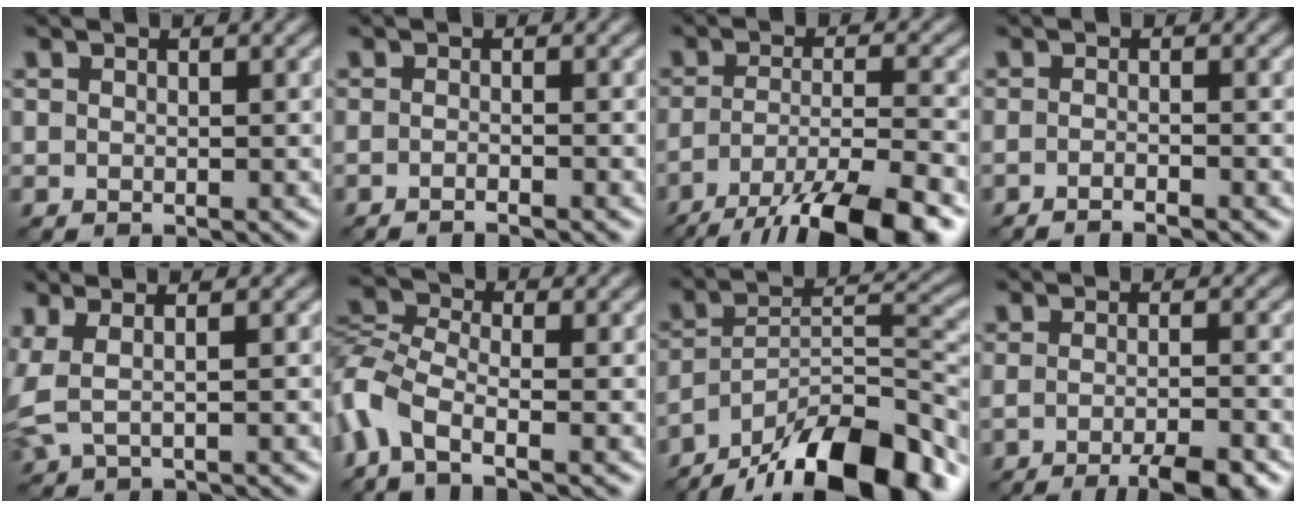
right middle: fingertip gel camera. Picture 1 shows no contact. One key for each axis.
{"total": 1.4, "fx": -1.3, "fy": -0.7, "fz": 0.1, "tx": 0.000, "ty": 0.000, "tz": -0.023}
{"total": 10.5, "fx": -7.7, "fy": 1.9, "fz": 6.9, "tx": -0.122, "ty": -0.009, "tz": -0.129}
{"total": 1.8, "fx": -1.7, "fy": -0.6, "fz": 0.4, "tx": 0.001, "ty": 0.003, "tz": -0.030}
{"total": 2.6, "fx": 0.0, "fy": 0.9, "fz": 2.5, "tx": -0.071, "ty": 0.002, "tz": 0.012}
{"total": 5.8, "fx": -3.8, "fy": 2.1, "fz": 3.9, "tx": -0.097, "ty": 0.000, "tz": -0.094}
{"total": 14.1, "fx": -10.9, "fy": 4.0, "fz": 8.0, "tx": -0.141, "ty": 0.011, "tz": -0.187}
{"total": 4.8, "fx": -3.2, "fy": 0.6, "fz": 3.5, "tx": -0.051, "ty": -0.003, "tz": -0.043}